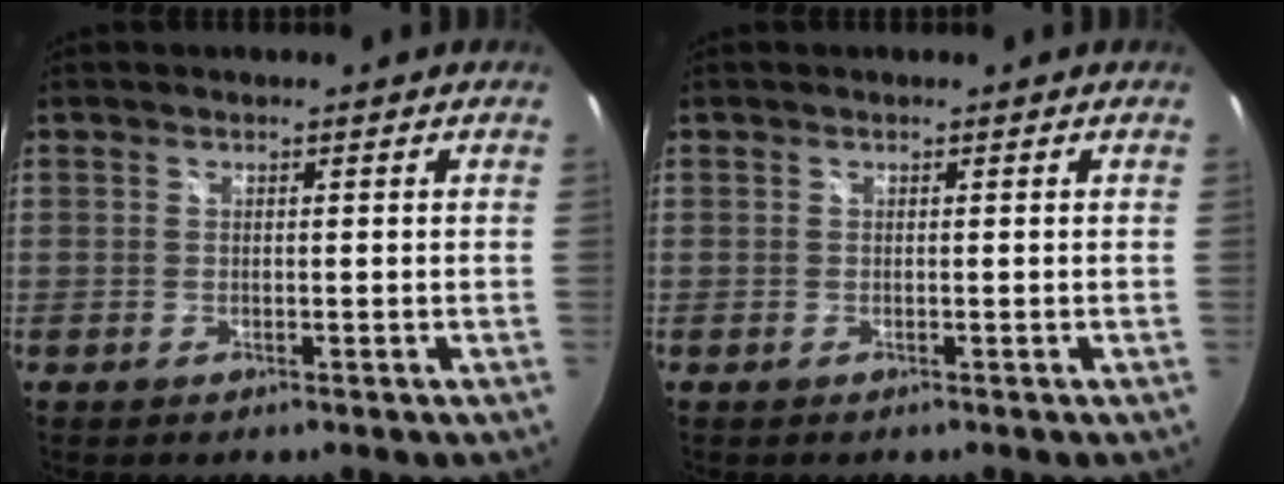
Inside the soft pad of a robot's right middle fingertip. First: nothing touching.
{"total": 0.0}